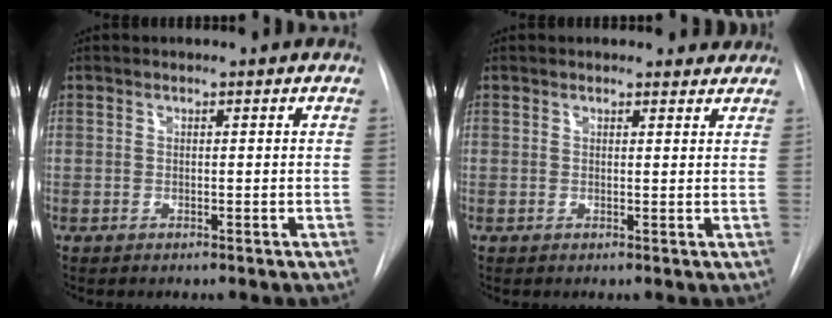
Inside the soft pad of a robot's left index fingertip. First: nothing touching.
{"total": 4.6, "force": [4.3, 1.4, 0.8], "torque": [-0.003, 0.004, 0.037]}